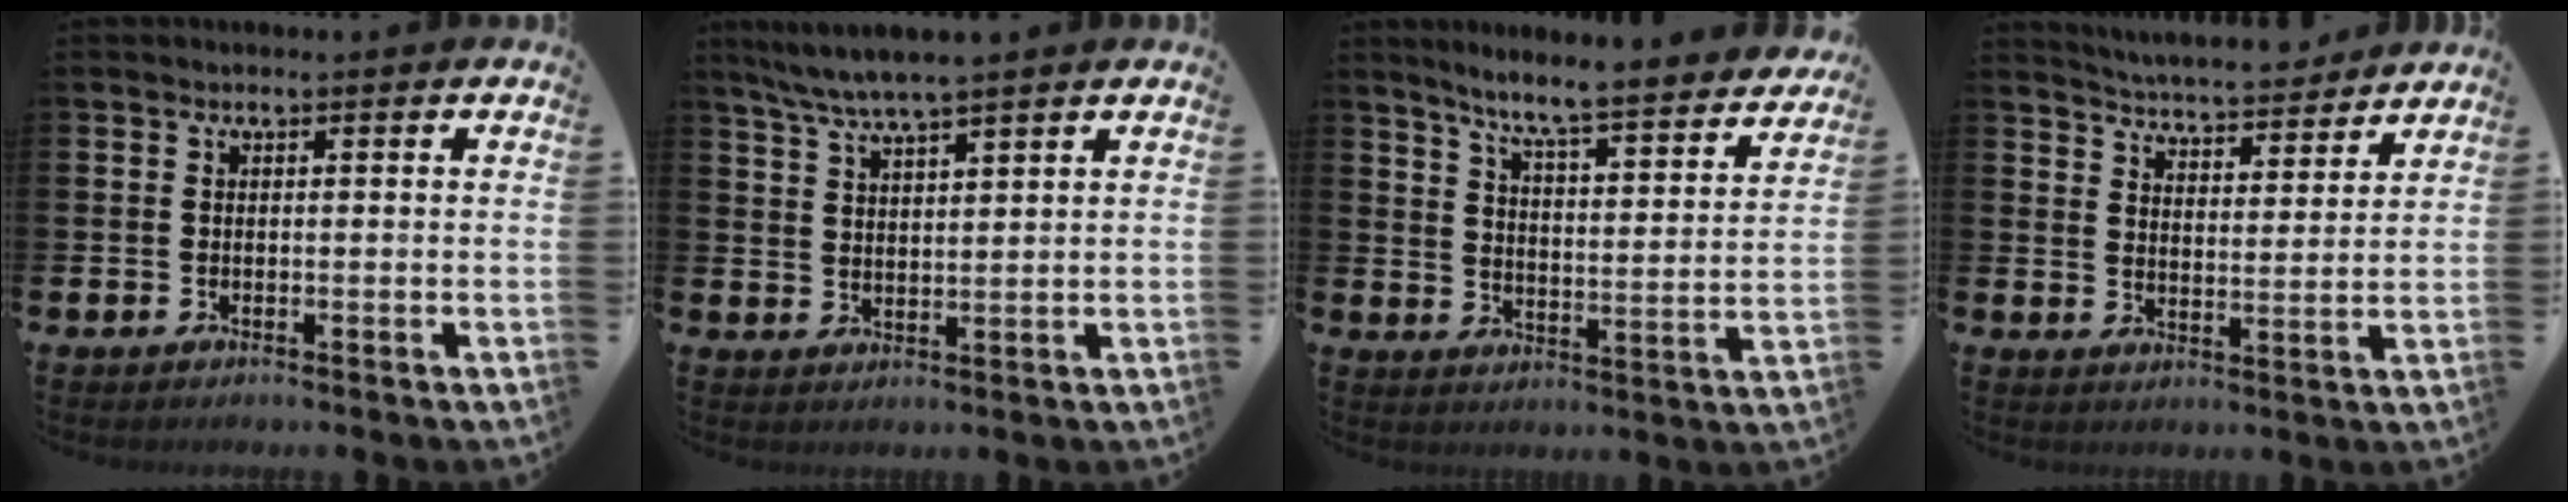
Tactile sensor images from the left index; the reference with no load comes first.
{"total": 5.2, "force": [4.8, -0.1, 2.0], "torque": [-0.057, -0.016, 0.087]}
{"total": 7.0, "force": [6.4, -0.2, 2.8], "torque": [-0.074, -0.056, 0.104]}
{"total": 5.5, "force": [5.5, 0.4, 0.4], "torque": [-0.025, -0.042, 0.095]}